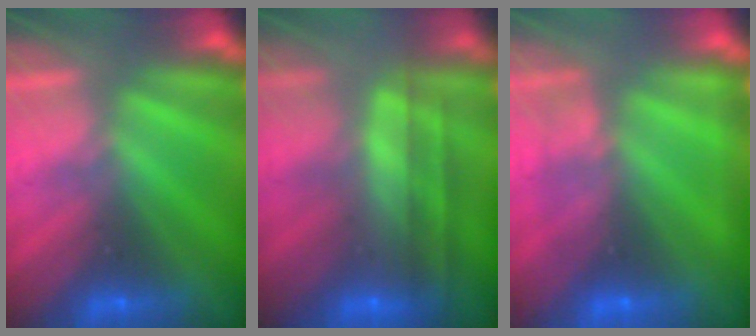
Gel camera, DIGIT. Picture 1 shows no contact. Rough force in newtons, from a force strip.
{"total": 7.7}
{"total": 2.2}